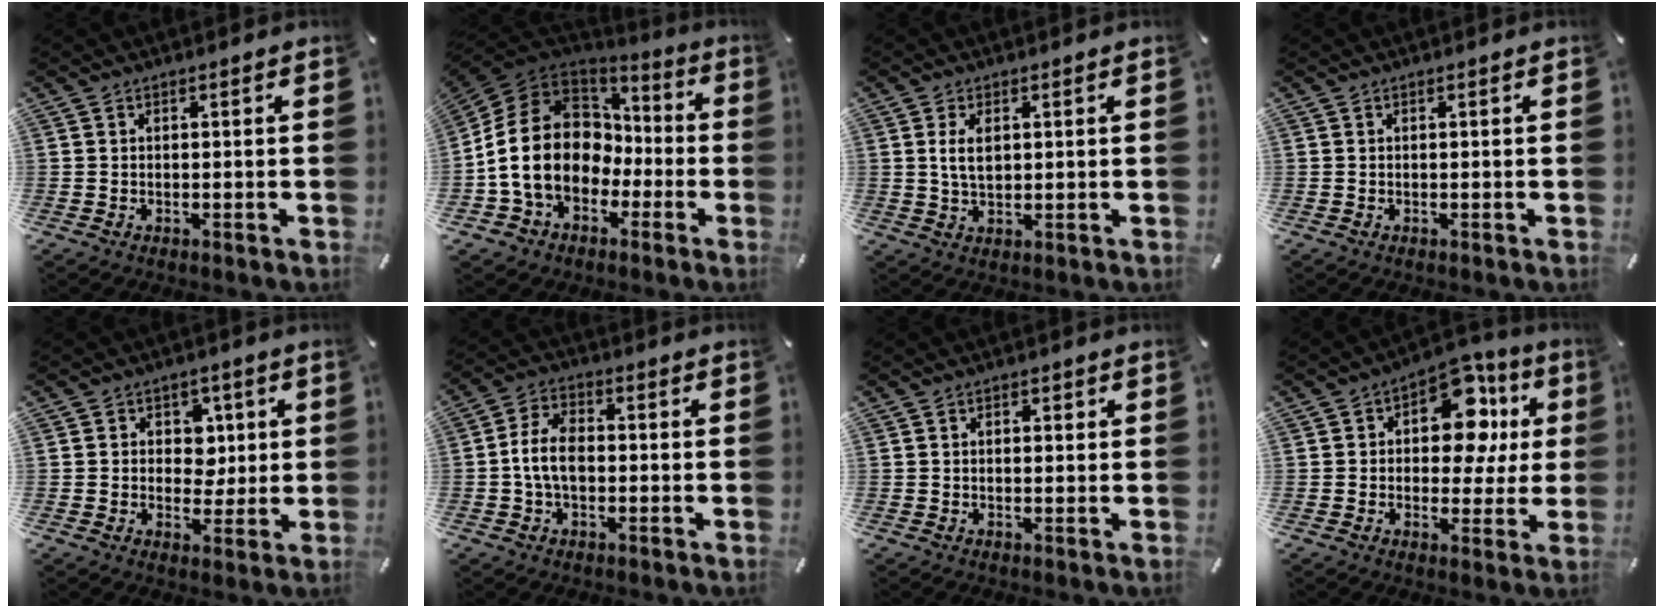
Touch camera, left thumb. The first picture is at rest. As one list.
[{"total": 18.0, "force": [-2.0, 14.8, 10.0], "torque": [-0.210, 0.019, -0.028]}, {"total": 4.5, "force": [1.1, 2.5, 3.6], "torque": [-0.084, -0.005, 0.011]}, {"total": 0.0}, {"total": 7.0, "force": [1.1, 6.3, 2.9], "torque": [-0.044, 0.003, 0.018]}, {"total": 8.0, "force": [-1.1, 5.1, 6.1], "torque": [-0.131, 0.010, -0.023]}, {"total": 1.3, "force": [0.1, 0.9, 0.9], "torque": [-0.018, 0.006, 0.000]}, {"total": 14.2, "force": [4.7, 9.2, 9.8], "torque": [-0.131, -0.027, 0.081]}]